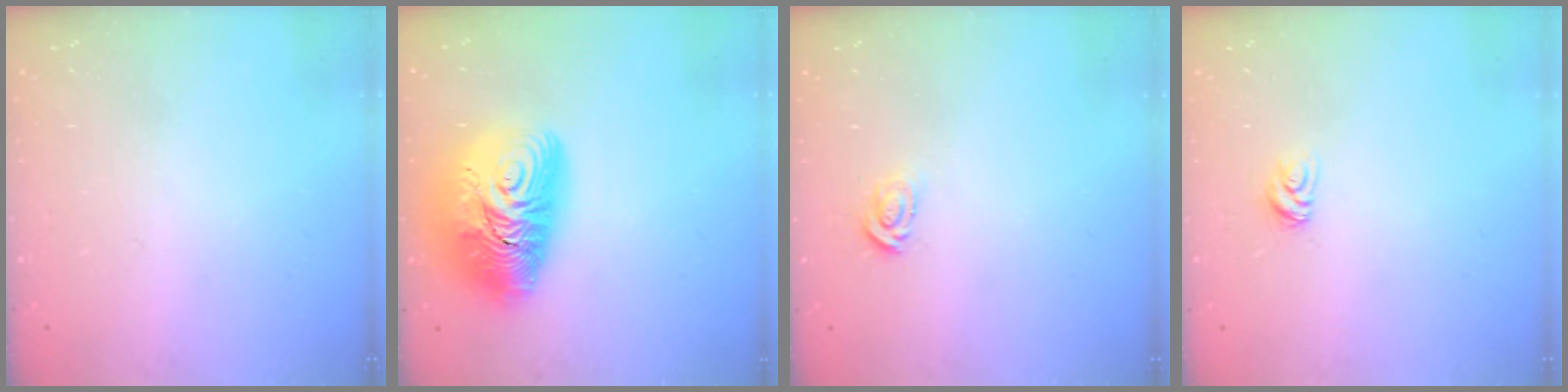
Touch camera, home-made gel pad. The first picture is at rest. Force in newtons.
{"total": 17.9, "press": 17.8, "slide": 1.7}
{"total": 2.9, "press": 2.9, "slide": 0.2}
{"total": 4.1, "press": 4.1, "slide": 0.2}